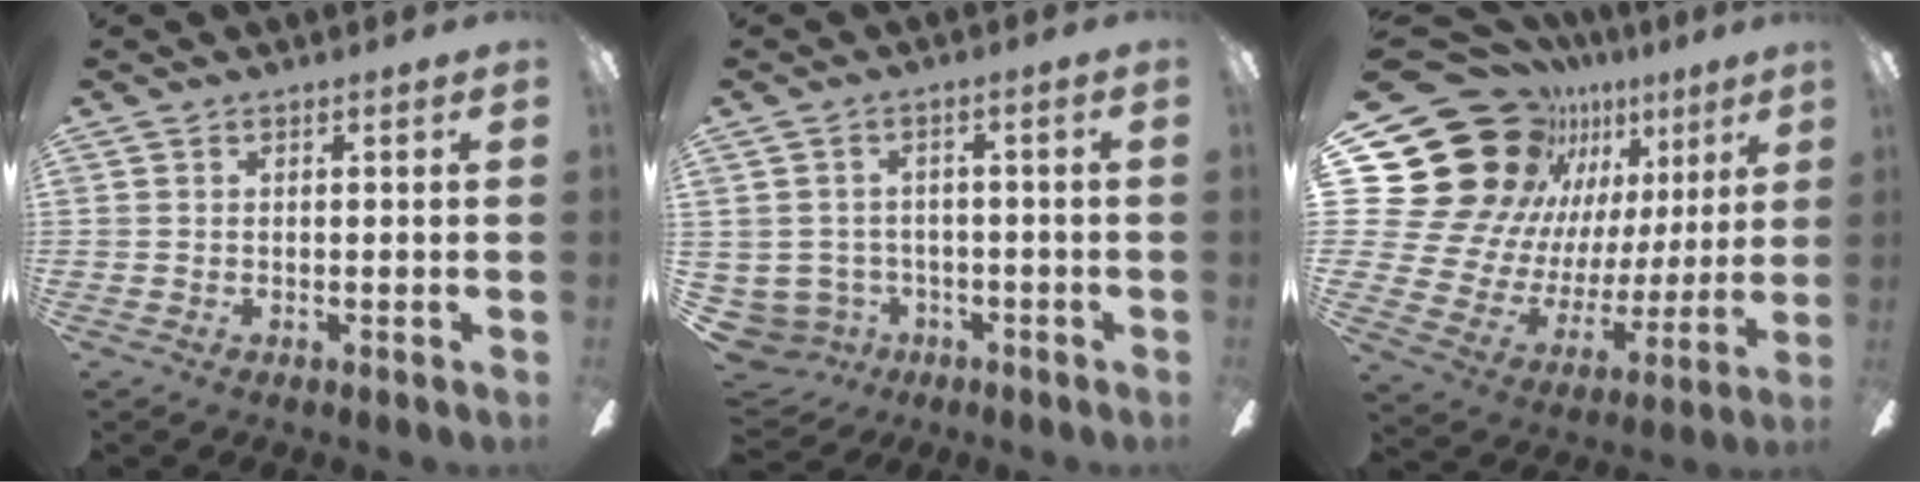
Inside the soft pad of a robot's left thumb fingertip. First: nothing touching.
{"total": 5.0, "force": [-1.1, 4.8, 0.9], "torque": [-0.059, -0.003, -0.020]}
{"total": 26.7, "force": [13.6, 19.2, 12.7], "torque": [-0.247, -0.102, 0.290]}